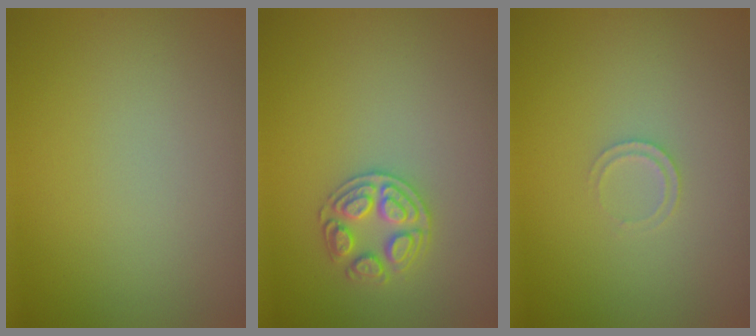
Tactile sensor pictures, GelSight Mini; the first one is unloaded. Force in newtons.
{"total": 2.5, "press": 2.4, "slide": 0.6}
{"total": 0.9, "press": 0.9, "slide": 0.1}